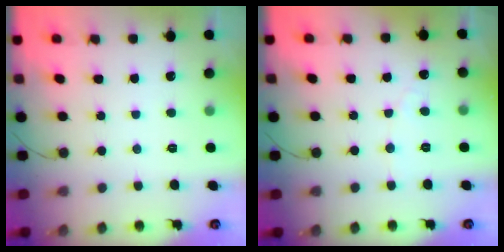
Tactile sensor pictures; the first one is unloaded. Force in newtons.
{"total": 3.0, "press": 3.0, "slide": 0.2}